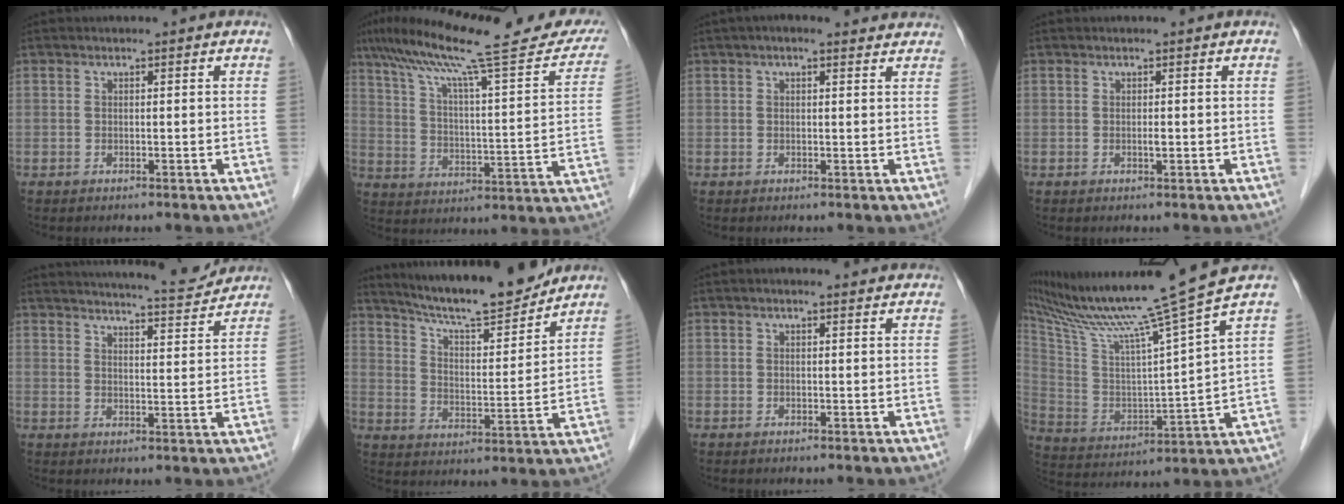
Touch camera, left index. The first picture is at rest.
{"total": 27.3, "force": [21.8, 3.3, 16.1], "torque": [-0.255, 0.013, 0.300]}
{"total": 5.7, "force": [4.7, 1.7, 2.8], "torque": [-0.037, 0.031, 0.054]}
{"total": 0.5, "force": [0.0, 0.1, 0.5], "torque": [-0.011, -0.001, -0.001]}
{"total": 13.9, "force": [13.3, 1.2, 3.9], "torque": [-0.058, -0.006, 0.171]}
{"total": 16.0, "force": [14.5, 1.5, 6.7], "torque": [-0.113, -0.003, 0.229]}
{"total": 3.2, "force": [2.8, 0.7, 1.3], "torque": [-0.020, 0.020, 0.030]}
{"total": 20.6, "force": [17.3, -3.0, 10.8], "torque": [-0.202, -0.044, 0.290]}